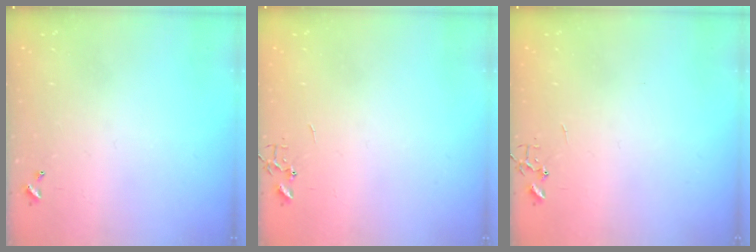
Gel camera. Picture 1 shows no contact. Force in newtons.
{"total": 0.0}
{"total": 0.0}